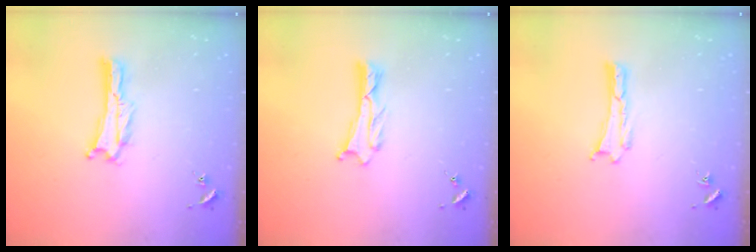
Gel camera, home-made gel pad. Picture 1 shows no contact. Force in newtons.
{"total": 1.2, "press": 1.2, "slide": 0.0}
{"total": 0.0}